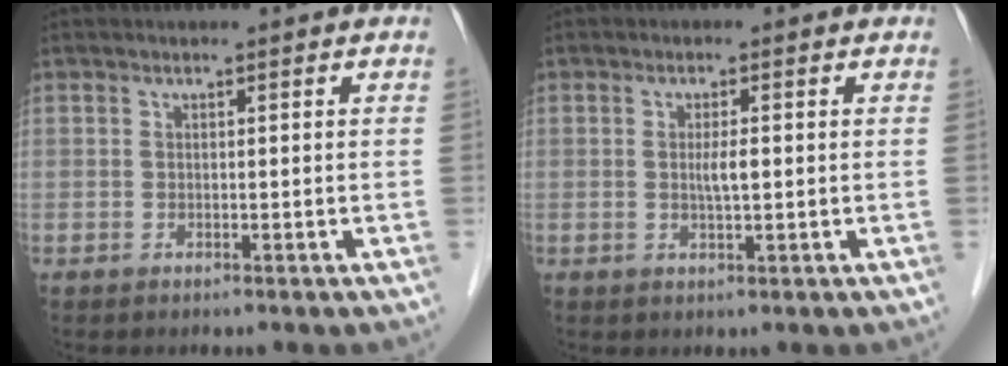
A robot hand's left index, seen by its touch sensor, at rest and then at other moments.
{"total": 2.2, "force": [0.1, 0.3, 2.2], "torque": [-0.043, 0.000, 0.002]}